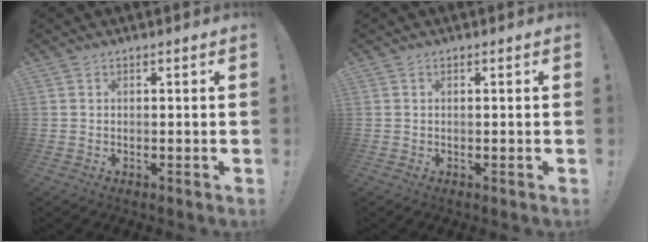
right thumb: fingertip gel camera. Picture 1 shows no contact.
{"total": 0.0}